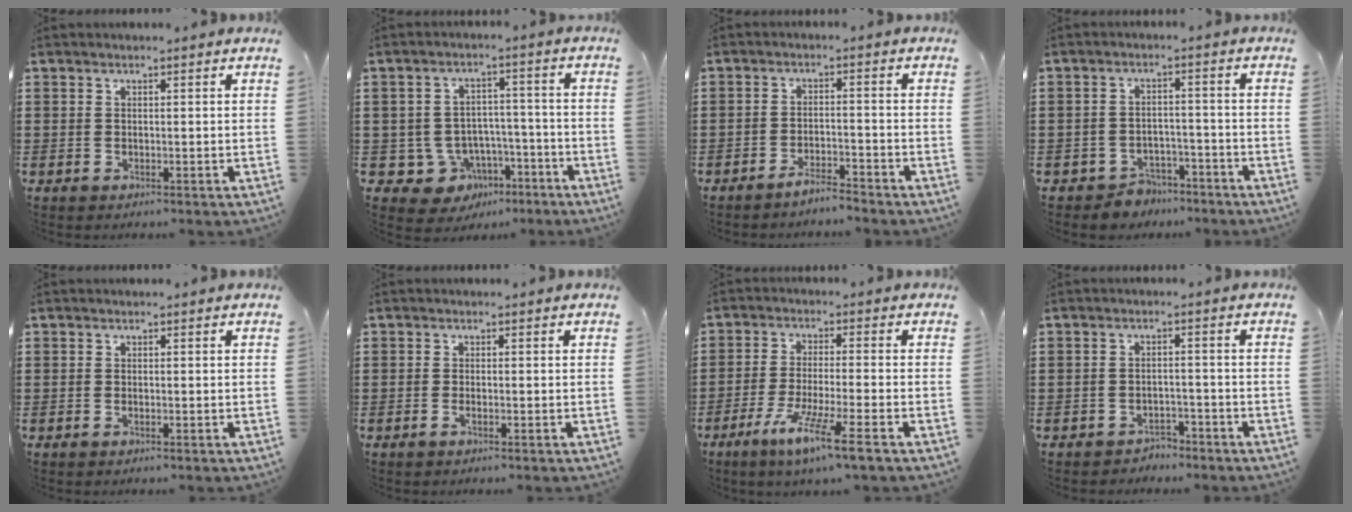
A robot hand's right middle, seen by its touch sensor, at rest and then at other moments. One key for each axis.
{"total": 6.0, "fx": -3.4, "fy": 4.8, "fz": 1.4, "tx": -0.044, "ty": 0.018, "tz": -0.061}
{"total": 3.0, "fx": -2.9, "fy": 0.0, "fz": 0.7, "tx": -0.014, "ty": 0.004, "tz": -0.059}
{"total": 3.4, "fx": -3.3, "fy": 1.1, "fz": -0.1, "tx": -0.007, "ty": 0.005, "tz": -0.070}
{"total": 0.0}
{"total": 0.8, "fx": -0.4, "fy": 0.1, "fz": 0.6, "tx": -0.012, "ty": -0.003, "tz": -0.008}
{"total": 7.6, "fx": -5.4, "fy": -0.3, "fz": 5.3, "tx": -0.104, "ty": -0.013, "tz": -0.103}
{"total": 2.4, "fx": -2.4, "fy": 0.5, "fz": -0.1, "tx": -0.008, "ty": 0.002, "tz": -0.052}